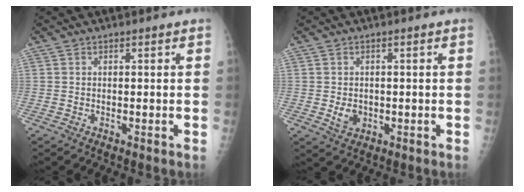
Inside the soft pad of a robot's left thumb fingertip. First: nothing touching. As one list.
[{"total": 3.3, "force": [-0.4, 2.5, 2.0], "torque": [-0.022, 0.000, 0.002]}]